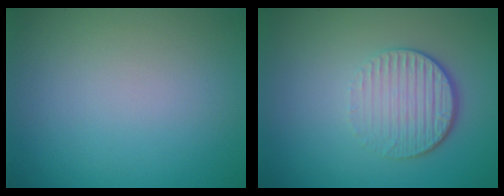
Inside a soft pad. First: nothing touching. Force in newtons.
{"total": 4.3, "press": 2.9, "slide": 3.2}